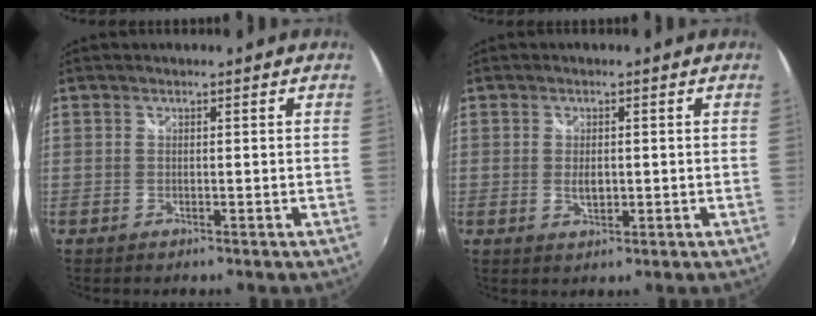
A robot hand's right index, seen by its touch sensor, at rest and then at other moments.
{"total": 2.5, "force": [-0.1, 1.6, 2.0], "torque": [-0.034, -0.004, 0.000]}